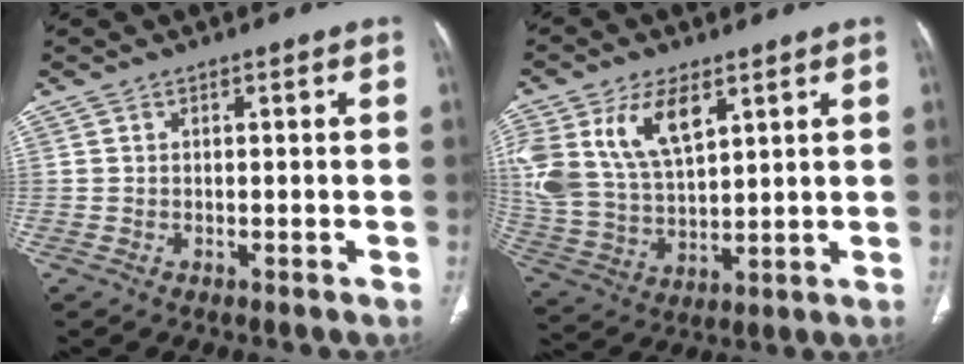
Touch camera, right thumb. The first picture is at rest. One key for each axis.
{"total": 17.2, "fx": 7.6, "fy": 9.5, "fz": 12.1, "tx": -0.246, "ty": -0.023, "tz": 0.157}